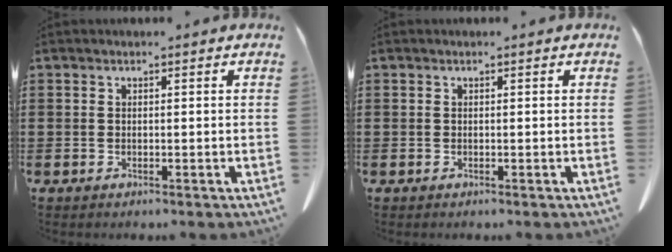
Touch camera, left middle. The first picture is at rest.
{"total": 0.0}